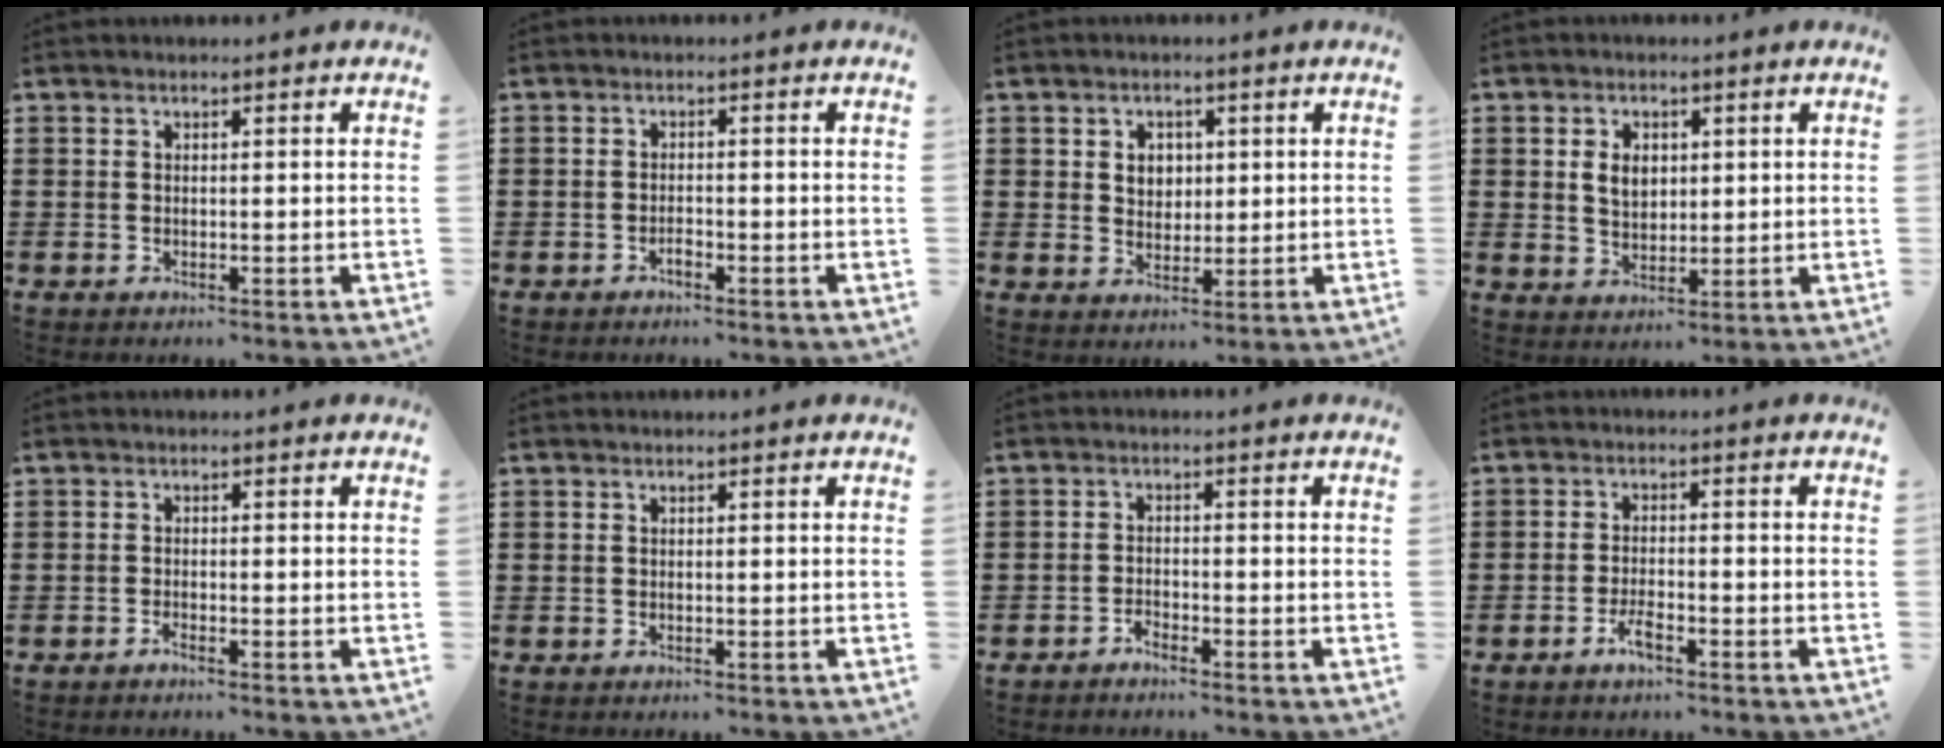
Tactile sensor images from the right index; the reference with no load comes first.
{"total": 1.1, "force": [-0.9, 0.4, 0.4], "torque": [-0.012, -0.001, -0.018]}
{"total": 3.2, "force": [0.9, 2.8, 1.3], "torque": [-0.037, 0.010, 0.013]}
{"total": 4.1, "force": [0.8, 2.9, 2.7], "torque": [-0.054, 0.008, 0.011]}
{"total": 0.9, "force": [-0.8, 0.0, 0.4], "torque": [-0.009, -0.004, -0.015]}
{"total": 0.0}
{"total": 1.6, "force": [-1.6, 0.1, 0.2], "torque": [-0.010, 0.003, -0.032]}
{"total": 3.1, "force": [-2.0, 0.9, 2.2], "torque": [-0.052, -0.001, -0.041]}